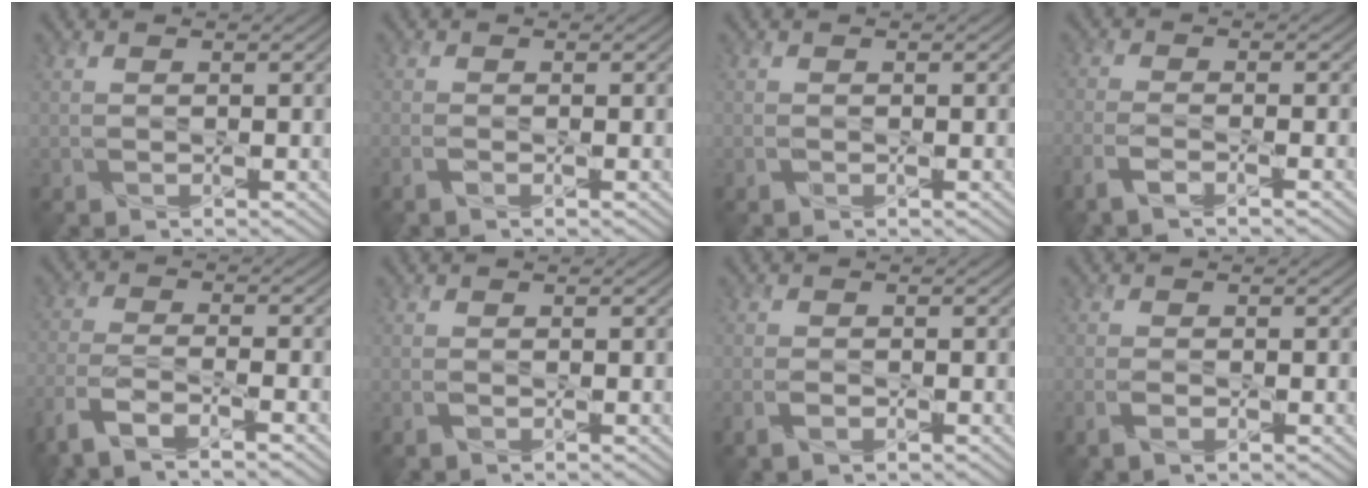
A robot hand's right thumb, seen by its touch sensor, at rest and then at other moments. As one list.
[{"total": 1.5, "force": [-0.8, 0.3, 1.2], "torque": [-0.030, -0.001, -0.020]}, {"total": 0.6, "force": [-0.2, 0.3, 0.4], "torque": [-0.009, -0.001, -0.003]}, {"total": 4.2, "force": [-2.7, 1.1, 3.0], "torque": [-0.067, -0.005, -0.062]}, {"total": 8.1, "force": [-5.6, 2.5, 5.4], "torque": [-0.121, -0.013, -0.117]}, {"total": 0.8, "force": [-0.3, 0.3, 0.7], "torque": [-0.018, -0.002, -0.006]}, {"total": 2.1, "force": [-1.0, 0.9, 1.6], "torque": [-0.036, -0.003, -0.022]}, {"total": 2.3, "force": [-1.0, 0.8, 1.9], "torque": [-0.045, -0.003, -0.023]}]